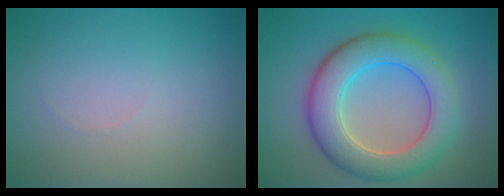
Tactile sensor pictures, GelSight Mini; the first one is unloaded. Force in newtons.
{"total": 7.8, "press": 7.8, "slide": 0.3}